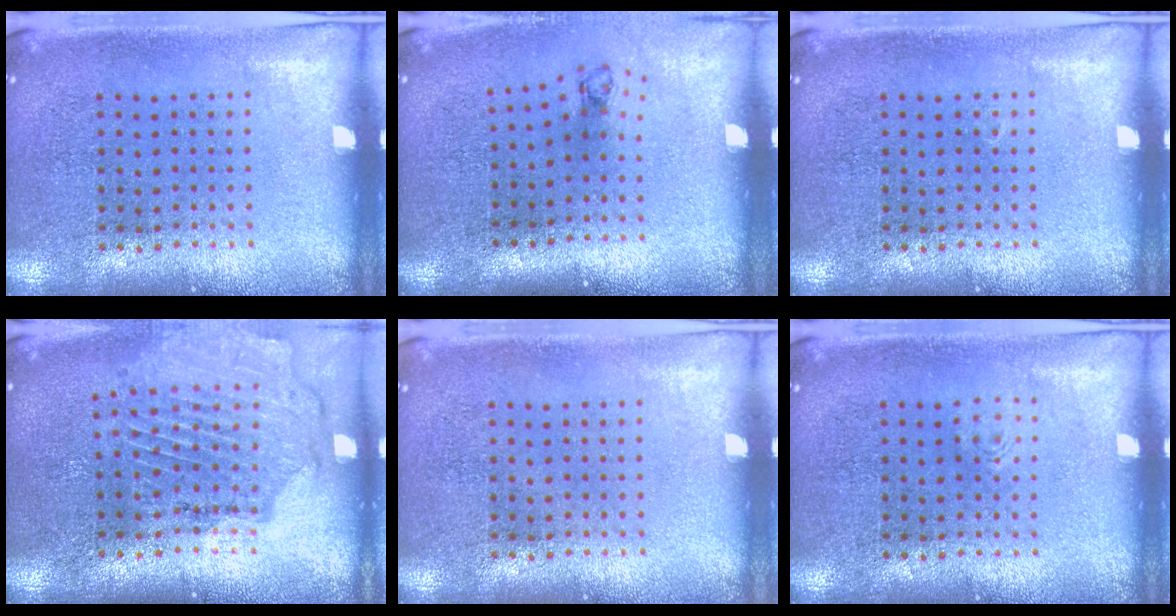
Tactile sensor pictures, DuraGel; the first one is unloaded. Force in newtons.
{"total": 0.7, "press": 0.3, "slide": 0.6}
{"total": 0.0}
{"total": 1.6, "press": 1.6, "slide": 0.2}
{"total": 0.0}
{"total": 0.5, "press": 0.5, "slide": 0.1}